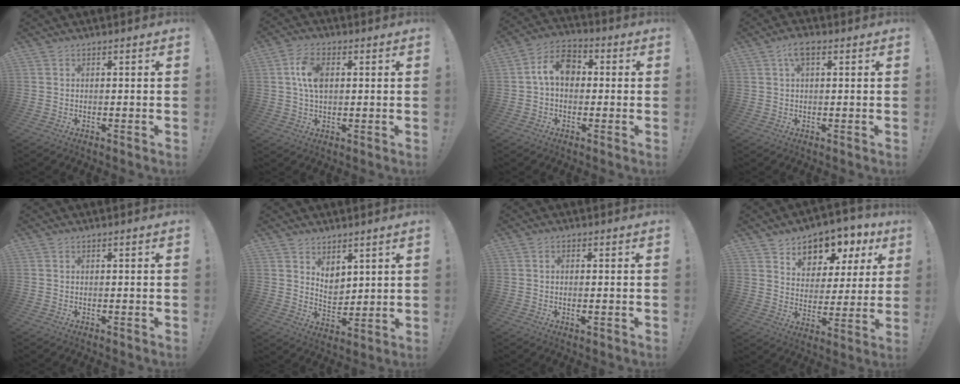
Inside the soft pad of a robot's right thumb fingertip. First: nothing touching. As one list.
[{"total": 8.2, "force": [1.4, 5.1, 6.3], "torque": [-0.122, 0.004, 0.025]}, {"total": 9.6, "force": [1.1, 6.4, 7.0], "torque": [-0.125, 0.018, 0.023]}, {"total": 4.2, "force": [1.6, 1.9, 3.3], "torque": [-0.062, 0.005, 0.028]}, {"total": 0.0}, {"total": 6.4, "force": [4.0, 4.6, 2.2], "torque": [-0.030, -0.035, 0.078]}, {"total": 1.8, "force": [-0.1, 0.7, 1.6], "torque": [-0.026, 0.001, -0.002]}, {"total": 9.1, "force": [6.4, 5.8, 3.0], "torque": [-0.039, -0.056, 0.113]}]